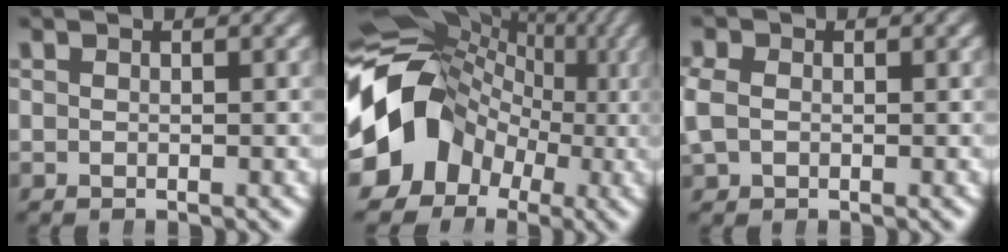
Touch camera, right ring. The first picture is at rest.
{"total": 18.1, "force": [0.4, 14.6, 10.7], "torque": [-0.201, 0.001, -0.005]}
{"total": 2.2, "force": [0.0, 2.1, 0.8], "torque": [-0.040, -0.010, 0.007]}